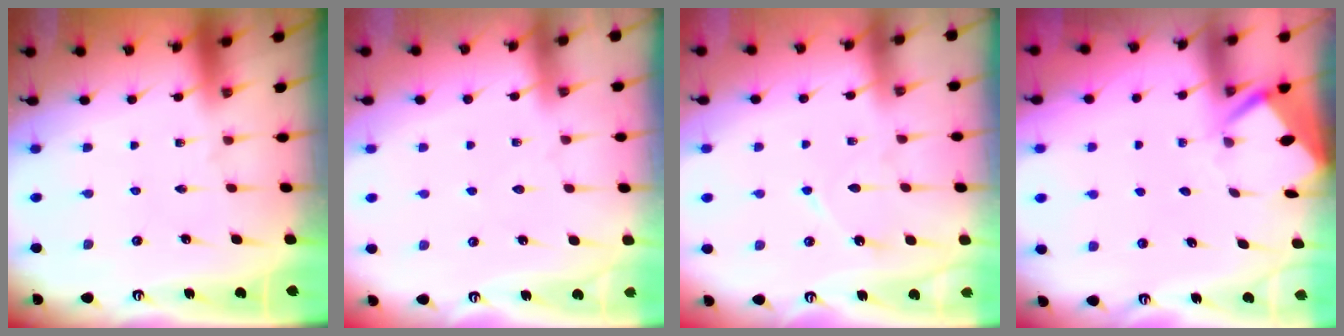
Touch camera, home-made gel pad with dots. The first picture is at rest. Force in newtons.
{"total": 3.2, "press": 3.2, "slide": 0.4}
{"total": 5.9, "press": 5.9, "slide": 0.7}
{"total": 3.8, "press": 3.8, "slide": 0.3}